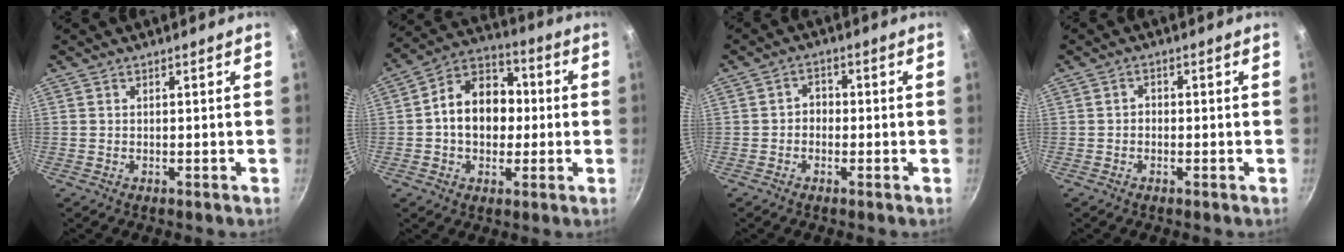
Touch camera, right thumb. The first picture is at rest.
{"total": 13.8, "force": [0.0, 10.5, 9.0], "torque": [-0.100, 0.029, -0.019]}
{"total": 2.6, "force": [-0.8, 2.2, 1.2], "torque": [-0.004, 0.014, -0.018]}
{"total": 1.3, "force": [-0.5, 1.0, 0.6], "torque": [-0.008, 0.008, -0.009]}